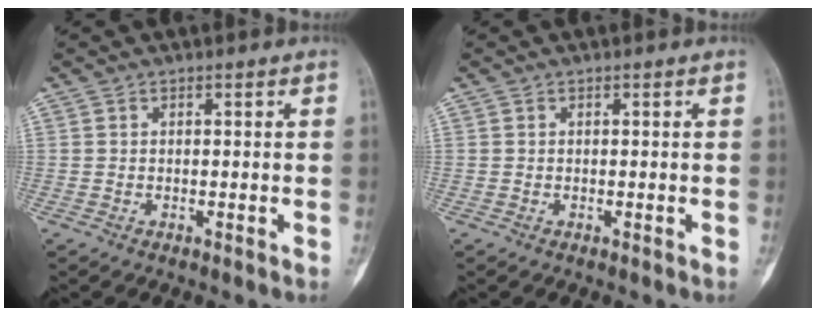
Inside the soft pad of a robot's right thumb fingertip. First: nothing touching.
{"total": 0.0}